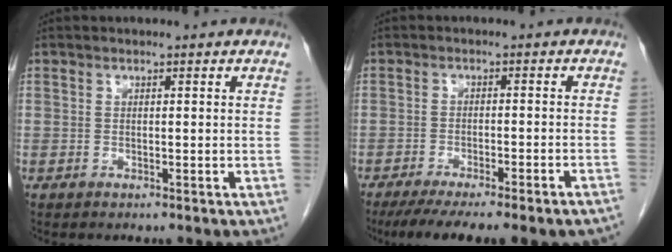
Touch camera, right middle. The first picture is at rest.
{"total": 15.7, "force": [-12.9, 2.0, 8.7], "torque": [-0.102, -0.020, -0.175]}